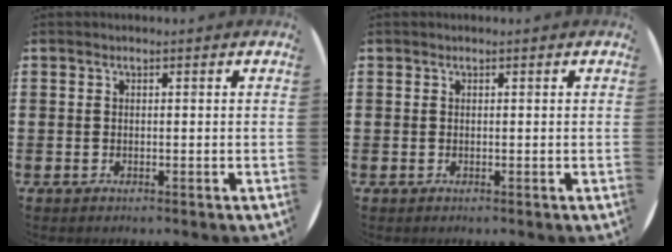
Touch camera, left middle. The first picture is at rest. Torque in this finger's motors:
{"motor_torque": [0.18, -0.16, -0.02, 0.00]}